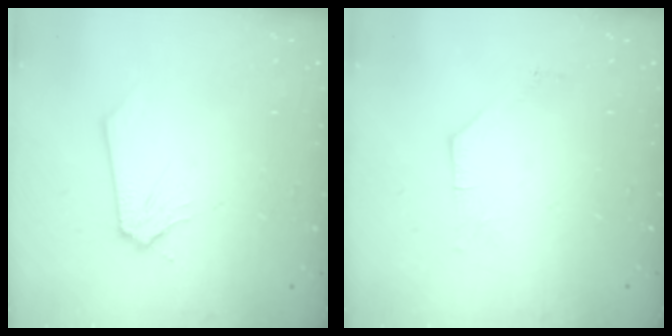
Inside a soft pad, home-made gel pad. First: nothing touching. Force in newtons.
{"total": 1.3, "press": 1.3, "slide": 0.2}